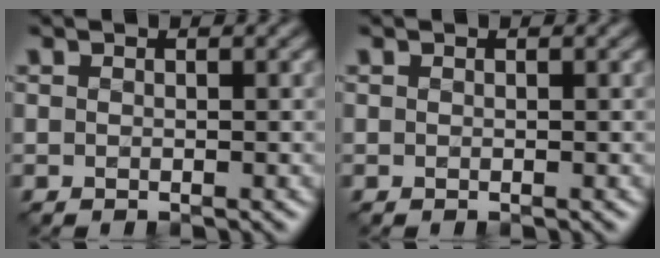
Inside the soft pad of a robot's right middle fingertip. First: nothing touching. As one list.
[{"total": 0.0}]